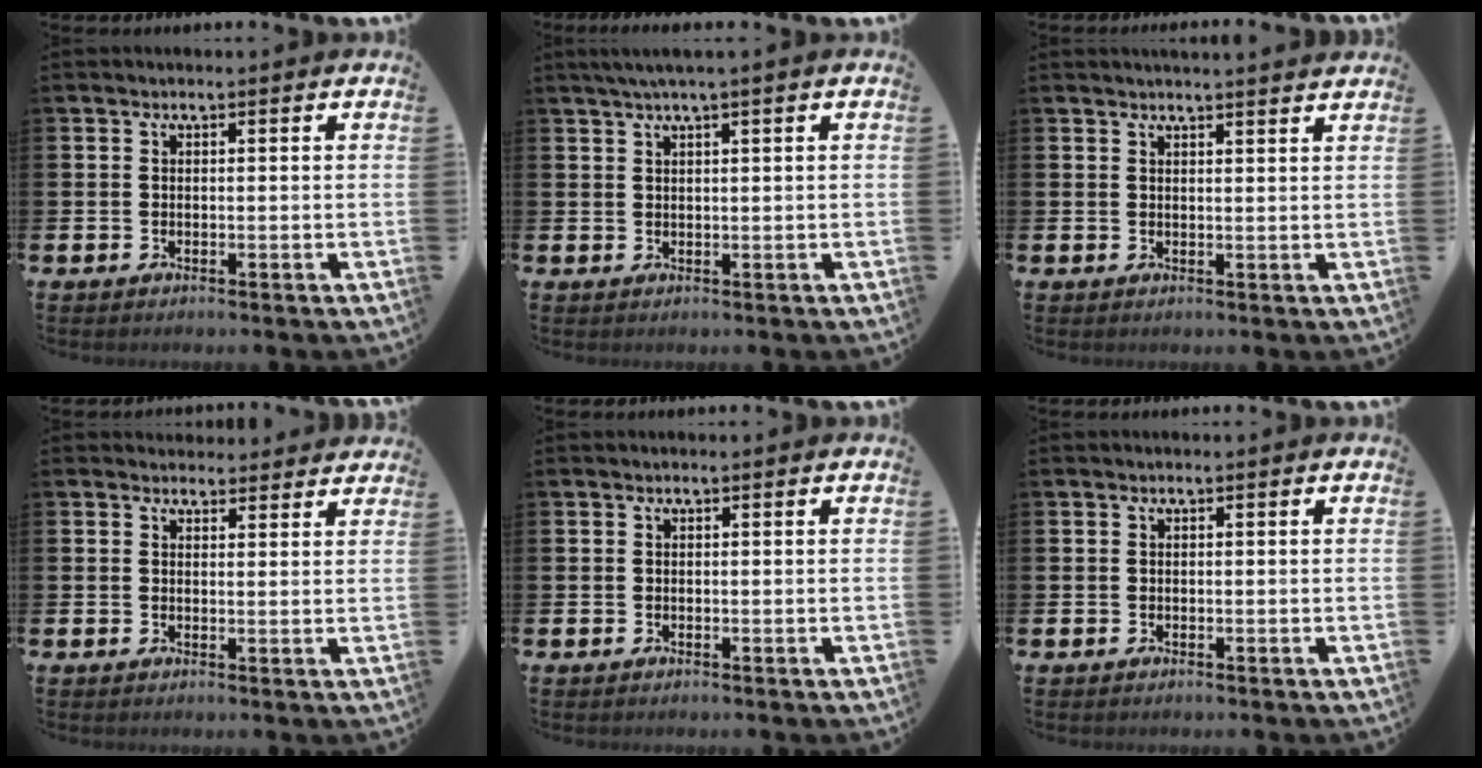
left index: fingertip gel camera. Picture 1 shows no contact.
{"total": 2.2, "force": [1.5, -0.4, 1.5], "torque": [-0.036, 0.003, 0.028]}
{"total": 2.1, "force": [2.1, -0.2, 0.0], "torque": [0.013, -0.016, 0.035]}
{"total": 2.8, "force": [2.6, 0.8, -0.2], "torque": [0.009, -0.014, 0.047]}
{"total": 0.0}
{"total": 0.0}